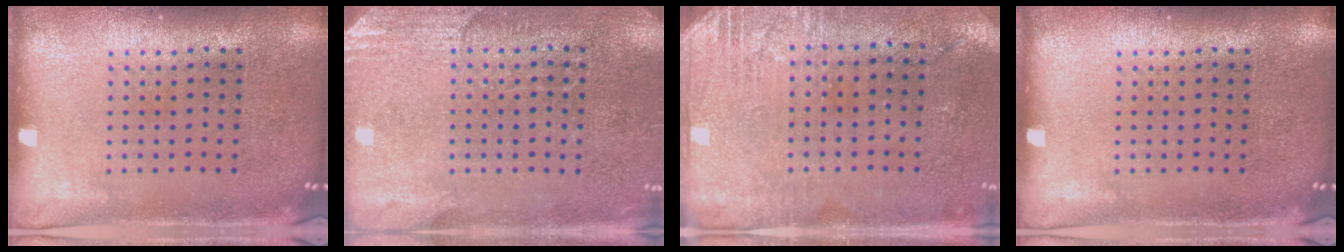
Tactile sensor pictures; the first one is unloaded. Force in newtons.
{"total": 2.7, "press": 2.4, "slide": 1.3}
{"total": 2.8, "press": 2.5, "slide": 1.4}
{"total": 0.0}